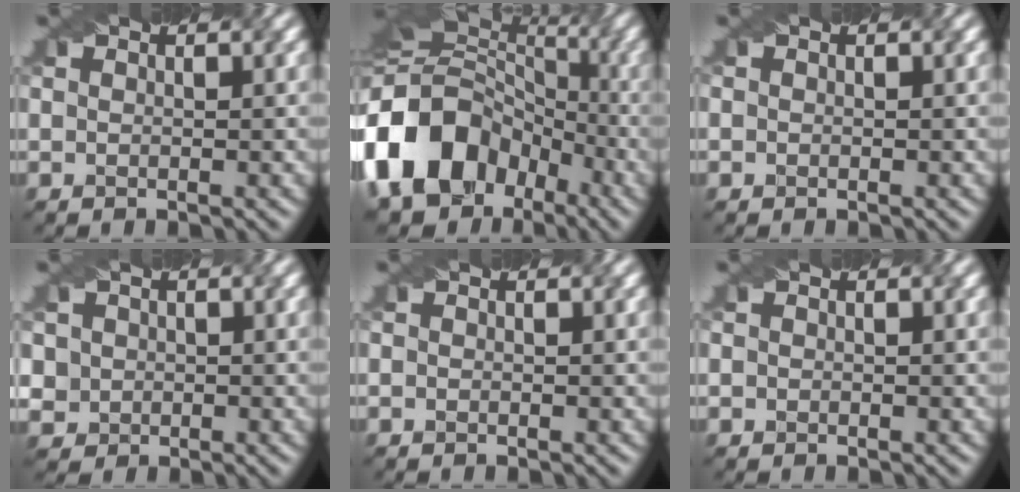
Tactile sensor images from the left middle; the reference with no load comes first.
{"total": 16.3, "force": [-6.3, 12.6, 8.2], "torque": [-0.182, 0.014, -0.124]}
{"total": 0.5, "force": [0.1, 0.5, 0.2], "torque": [-0.004, 0.010, -0.007]}
{"total": 4.6, "force": [1.5, 4.0, 1.7], "torque": [-0.044, 0.025, 0.012]}
{"total": 0.5, "force": [-0.4, 0.2, 0.1], "torque": [-0.002, 0.007, -0.011]}
{"total": 0.9, "force": [0.1, 0.8, 0.4], "torque": [-0.001, 0.016, -0.009]}